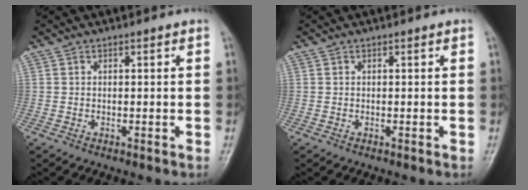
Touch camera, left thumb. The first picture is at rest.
{"total": 0.0}